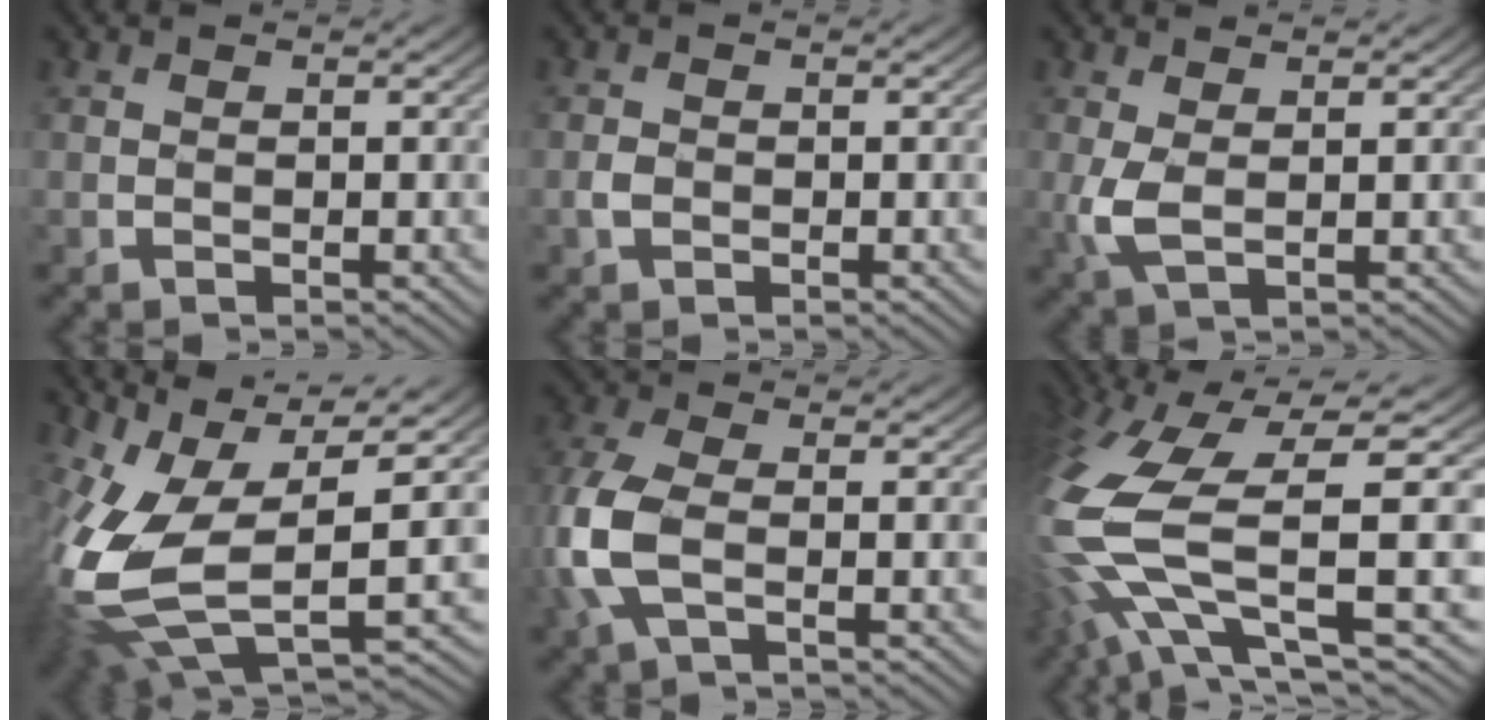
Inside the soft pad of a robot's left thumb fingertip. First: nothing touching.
{"total": 1.5, "force": [-0.9, 1.1, 0.5], "torque": [-0.021, 0.000, -0.020]}
{"total": 3.7, "force": [0.2, 2.0, 3.1], "torque": [-0.082, -0.001, 0.001]}
{"total": 15.0, "force": [-1.0, 7.4, 13.0], "torque": [-0.314, -0.018, -0.007]}
{"total": 7.6, "force": [-1.9, 4.0, 6.2], "torque": [-0.182, 0.007, -0.043]}
{"total": 14.2, "force": [-3.3, 4.2, 13.2], "torque": [-0.320, -0.009, -0.049]}